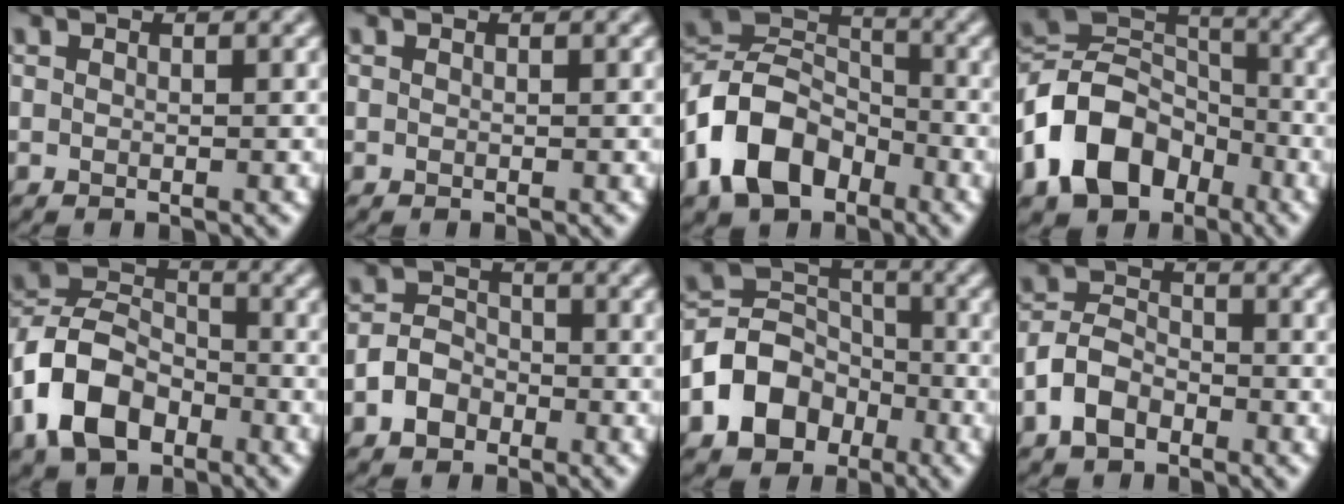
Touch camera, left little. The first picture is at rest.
{"total": 0.0}
{"total": 9.2, "force": [-4.4, 6.2, 5.3], "torque": [-0.106, 0.012, -0.101]}
{"total": 10.3, "force": [-4.8, 7.2, 5.6], "torque": [-0.107, 0.006, -0.105]}
{"total": 8.4, "force": [-3.9, 5.5, 5.0], "torque": [-0.105, 0.008, -0.093]}
{"total": 3.1, "force": [-1.6, 2.3, 1.4], "torque": [-0.025, 0.007, -0.033]}
{"total": 6.9, "force": [-3.1, 5.3, 3.2], "torque": [-0.055, 0.003, -0.065]}
{"total": 3.9, "force": [-2.3, 2.4, 2.1], "torque": [-0.045, 0.006, -0.052]}